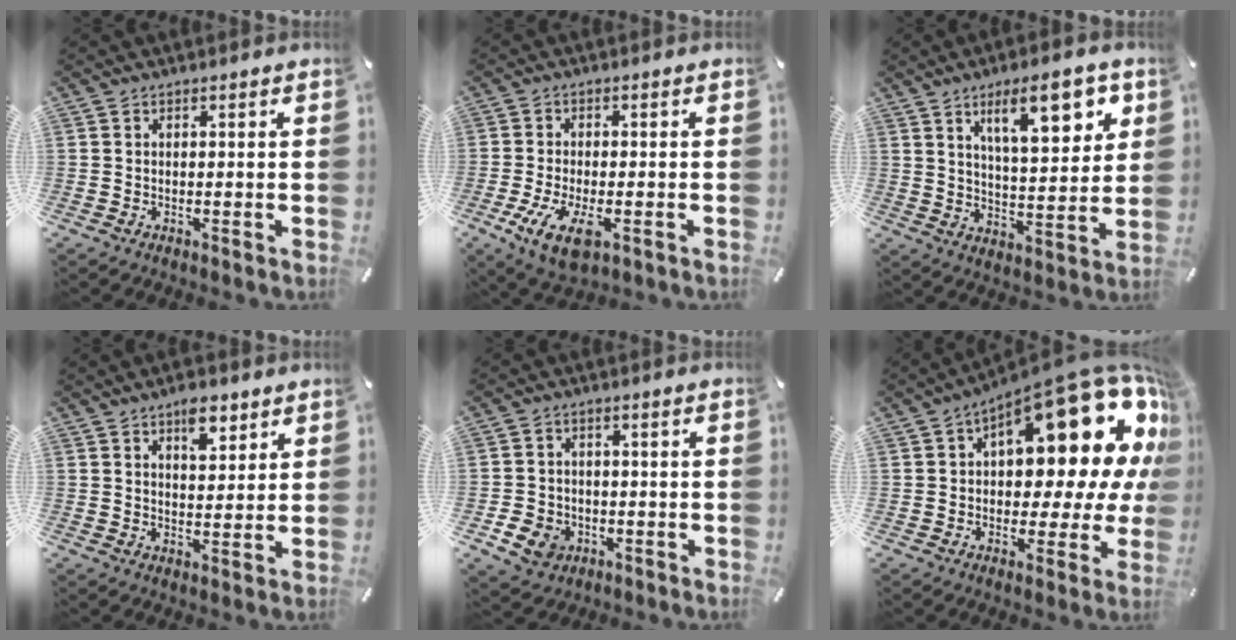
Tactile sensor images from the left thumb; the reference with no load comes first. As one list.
[{"total": 8.4, "force": [-3.3, 3.3, 7.0], "torque": [-0.146, -0.012, -0.057]}, {"total": 14.5, "force": [7.5, 5.4, 11.1], "torque": [-0.167, -0.023, 0.120]}, {"total": 6.3, "force": [4.1, 3.1, 3.6], "torque": [-0.041, -0.020, 0.066]}, {"total": 6.6, "force": [-2.5, 5.6, 2.3], "torque": [-0.044, 0.009, -0.046]}, {"total": 24.6, "force": [10.3, 11.3, 19.3], "torque": [-0.246, -0.087, 0.173]}]